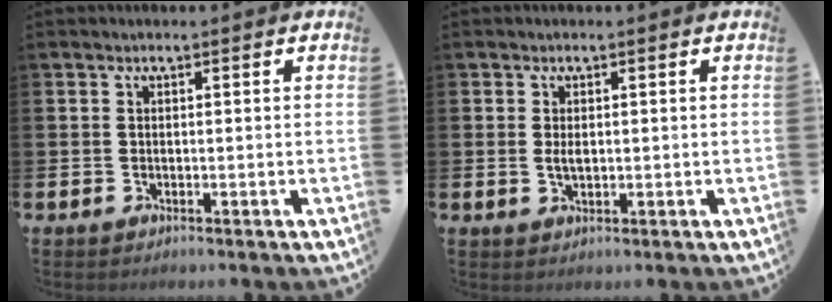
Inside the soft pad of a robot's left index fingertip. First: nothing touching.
{"total": 0.8, "force": [0.2, 0.4, 0.7], "torque": [-0.012, 0.003, 0.001]}